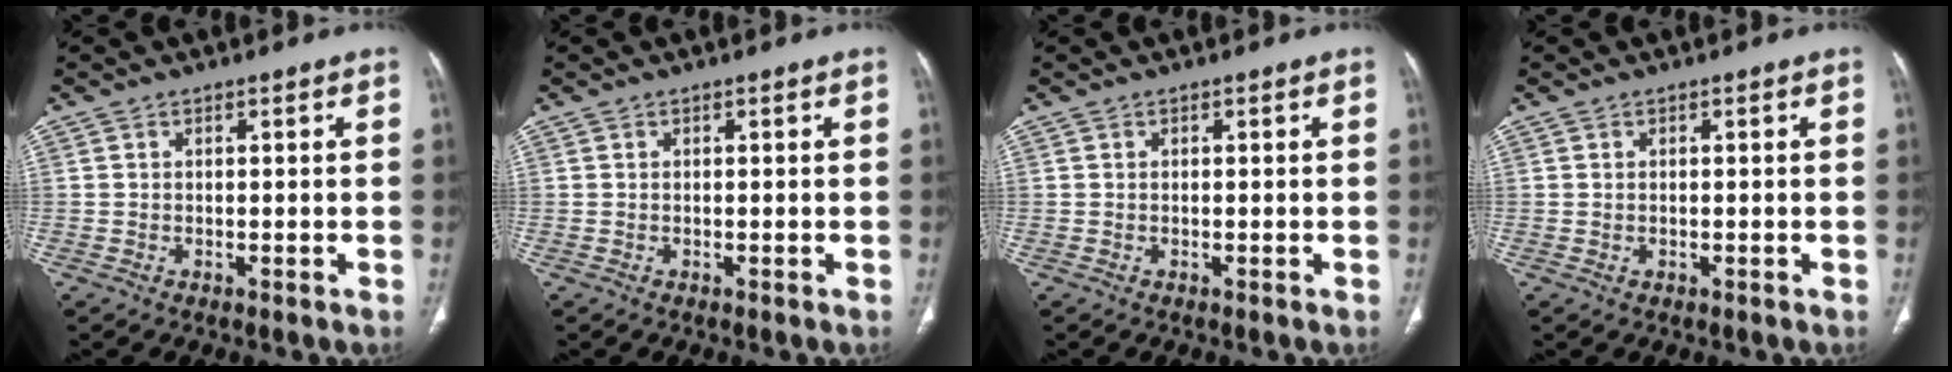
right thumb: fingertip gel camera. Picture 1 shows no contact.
{"total": 0.0}
{"total": 0.0}
{"total": 0.0}